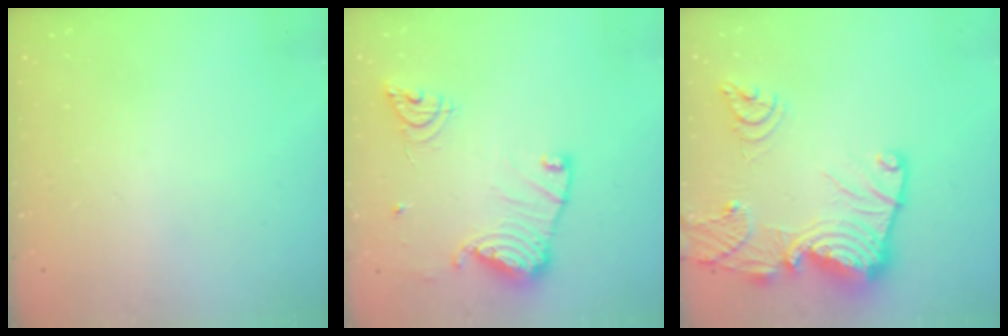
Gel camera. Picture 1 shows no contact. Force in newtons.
{"total": 15.6, "press": 15.5, "slide": 1.5}
{"total": 21.8, "press": 21.7, "slide": 2.3}